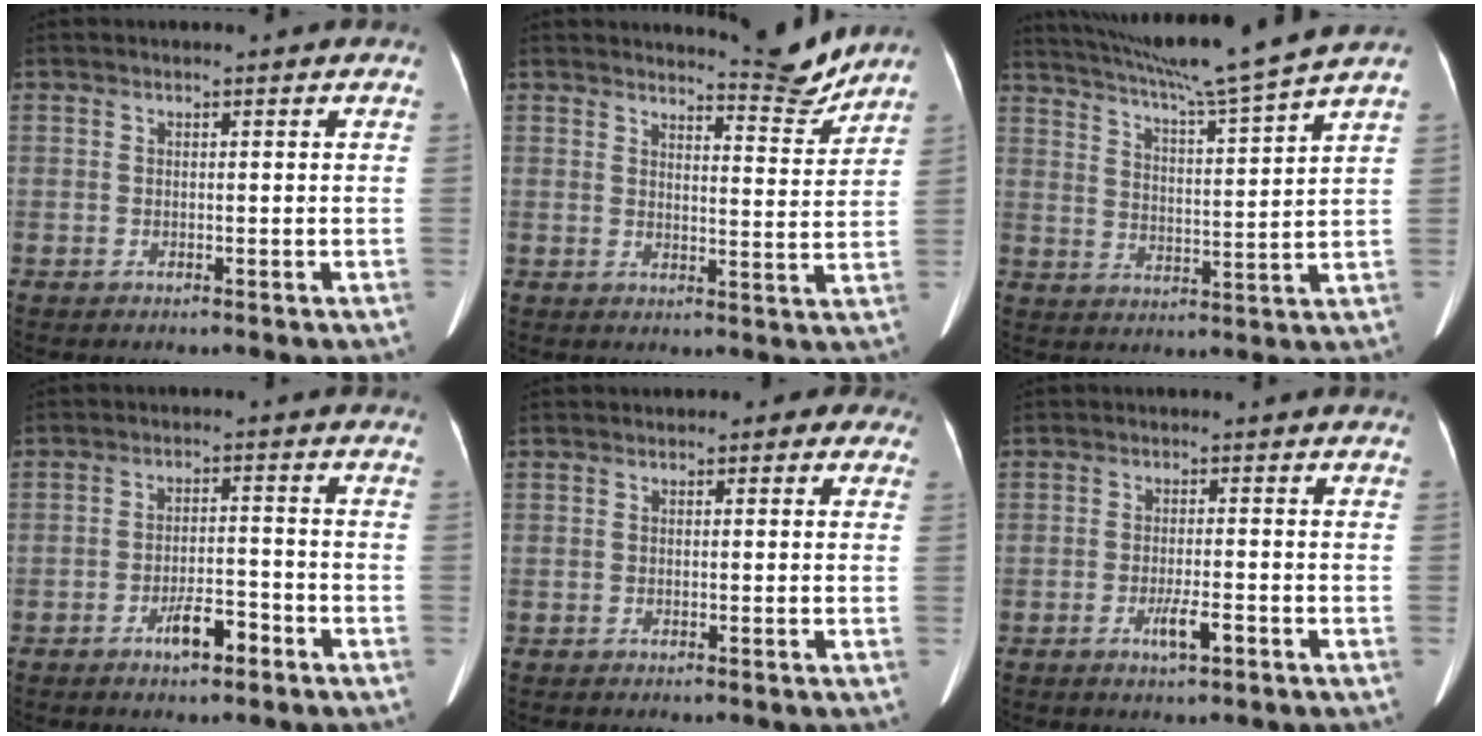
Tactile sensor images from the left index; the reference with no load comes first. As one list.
[{"total": 5.8, "force": [5.8, -0.3, 0.4], "torque": [-0.015, -0.036, 0.073]}, {"total": 15.7, "force": [13.7, -2.7, 7.2], "torque": [-0.126, -0.023, 0.204]}, {"total": 4.7, "force": [-3.0, 1.3, 3.3], "torque": [-0.061, 0.003, -0.050]}, {"total": 1.9, "force": [0.7, 1.4, 1.0], "torque": [0.001, 0.013, -0.003]}, {"total": 3.3, "force": [-1.7, 0.4, 2.8], "torque": [-0.052, -0.003, -0.029]}]